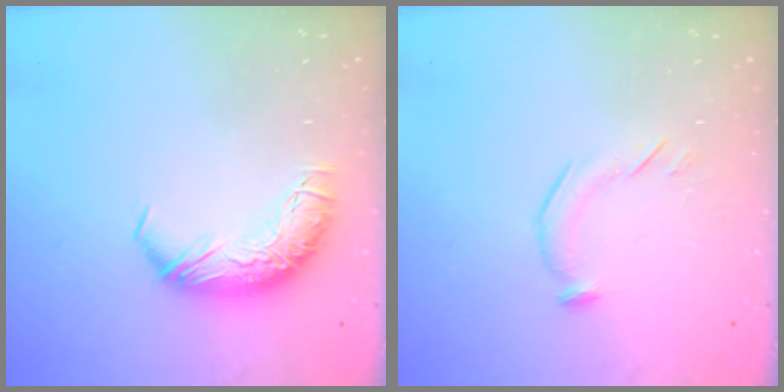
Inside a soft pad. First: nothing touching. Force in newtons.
{"total": 5.3, "press": 5.2, "slide": 1.0}